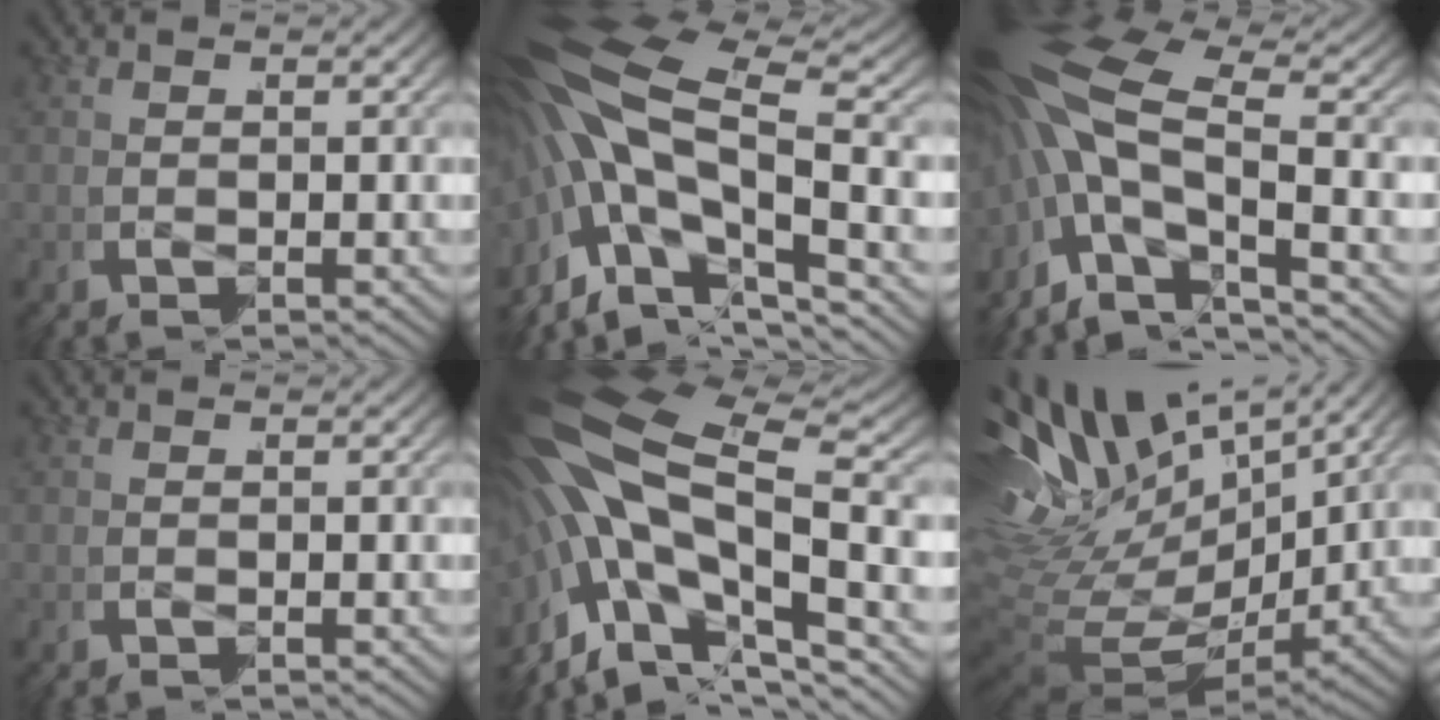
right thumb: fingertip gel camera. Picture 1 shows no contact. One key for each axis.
{"total": 11.5, "fx": -1.5, "fy": 7.0, "fz": 9.0, "tx": -0.200, "ty": -0.022, "tz": -0.017}
{"total": 10.0, "fx": -2.0, "fy": 6.7, "fz": 7.2, "tx": -0.166, "ty": -0.023, "tz": -0.026}
{"total": 0.0}
{"total": 12.8, "fx": -1.5, "fy": 7.9, "fz": 10.0, "tx": -0.212, "ty": -0.024, "tz": -0.018}
{"total": 12.9, "fx": 2.0, "fy": 9.5, "fz": 8.5, "tx": -0.208, "ty": -0.032, "tz": 0.044}